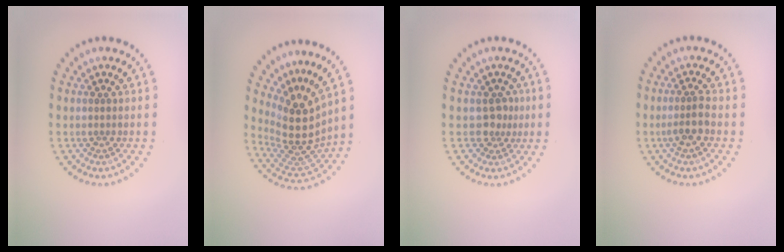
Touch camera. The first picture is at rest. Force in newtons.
{"total": 5.0, "press": 3.6, "slide": 3.4}
{"total": 1.8, "press": 1.4, "slide": 1.1}
{"total": 2.0, "press": 1.7, "slide": 1.0}